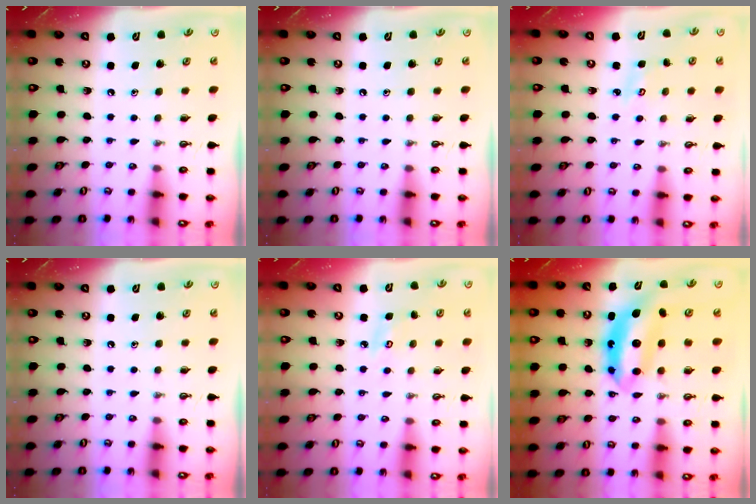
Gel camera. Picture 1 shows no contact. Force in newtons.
{"total": 0.0}
{"total": 2.3, "press": 2.3, "slide": 0.2}
{"total": 0.0}
{"total": 3.9, "press": 3.9, "slide": 0.3}
{"total": 8.4, "press": 8.4, "slide": 0.6}